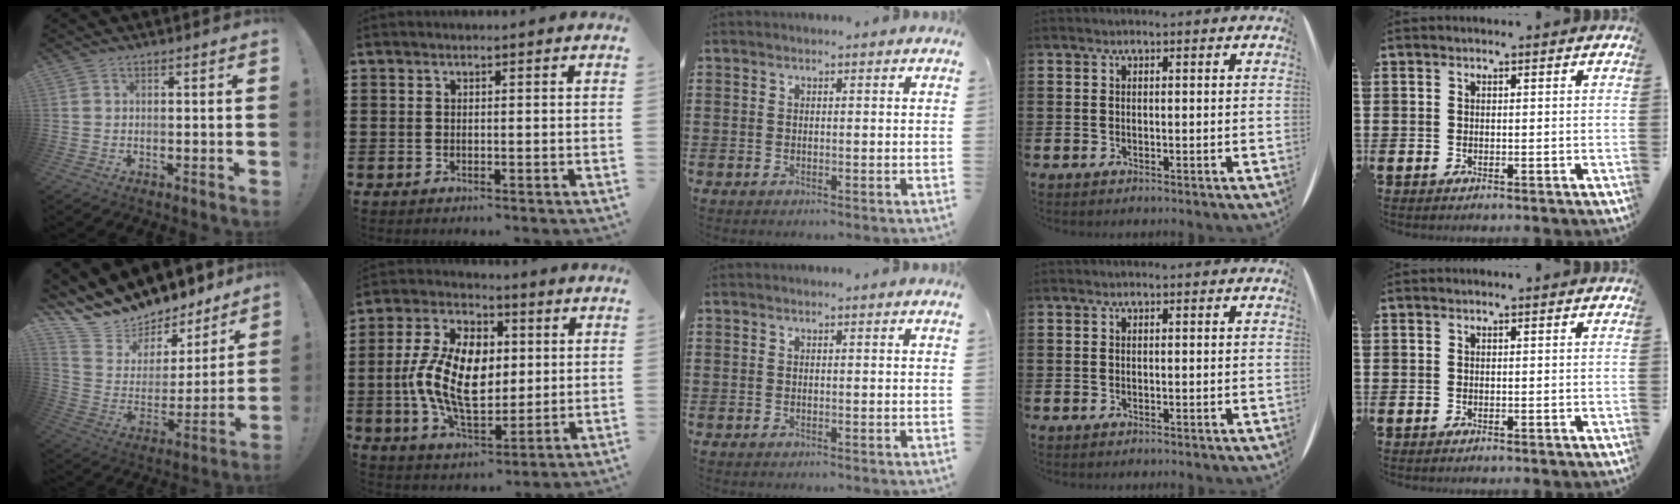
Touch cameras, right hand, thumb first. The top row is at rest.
{"thumb": {"total": 14.2, "force": [12.6, 5.8, 3.3], "torque": [-0.082, -0.103, 0.237]}, "index": {"total": 13.4, "force": [0.2, 8.0, 10.8], "torque": [-0.231, 0.004, 0.002]}}